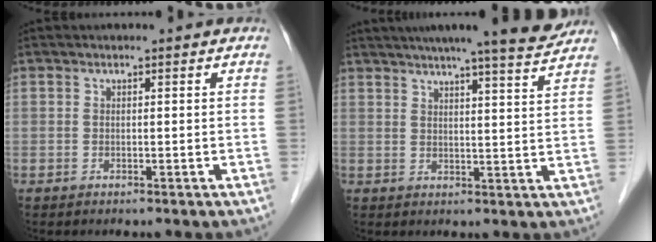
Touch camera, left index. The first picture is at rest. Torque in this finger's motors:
{"motor_torque": [0.14, -0.28, 0.68, 0.16]}